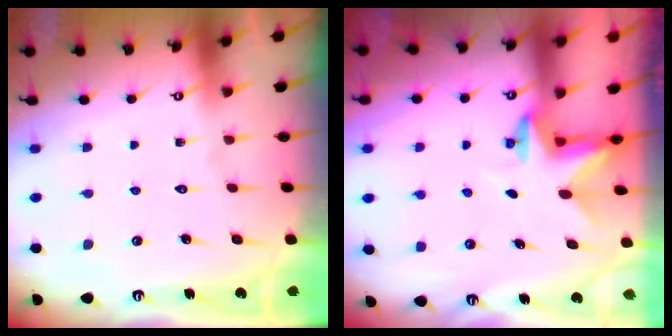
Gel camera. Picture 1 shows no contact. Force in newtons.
{"total": 2.6, "press": 2.5, "slide": 0.4}